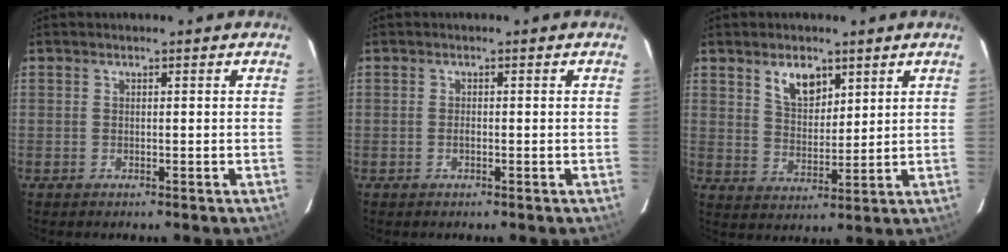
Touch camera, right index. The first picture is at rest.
{"total": 0.7, "force": [-0.3, 0.3, 0.5], "torque": [-0.012, 0.002, -0.004]}
{"total": 7.0, "force": [4.1, 3.8, 4.2], "torque": [-0.068, 0.006, 0.081]}